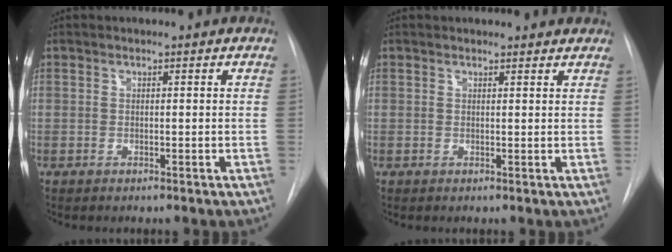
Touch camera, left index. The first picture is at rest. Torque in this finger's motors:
{"motor_torque": [0.84, -1.30, -0.33, 0.01]}